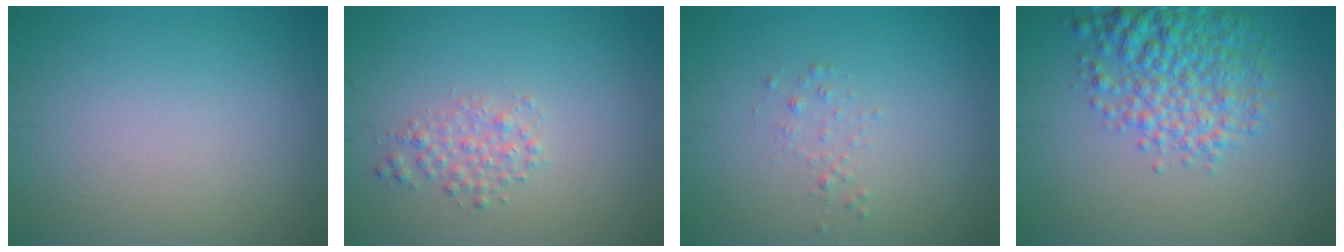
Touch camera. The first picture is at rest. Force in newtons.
{"total": 1.8, "press": 1.8, "slide": 0.1}
{"total": 0.8, "press": 0.8, "slide": 0.1}
{"total": 5.6, "press": 5.6, "slide": 0.2}